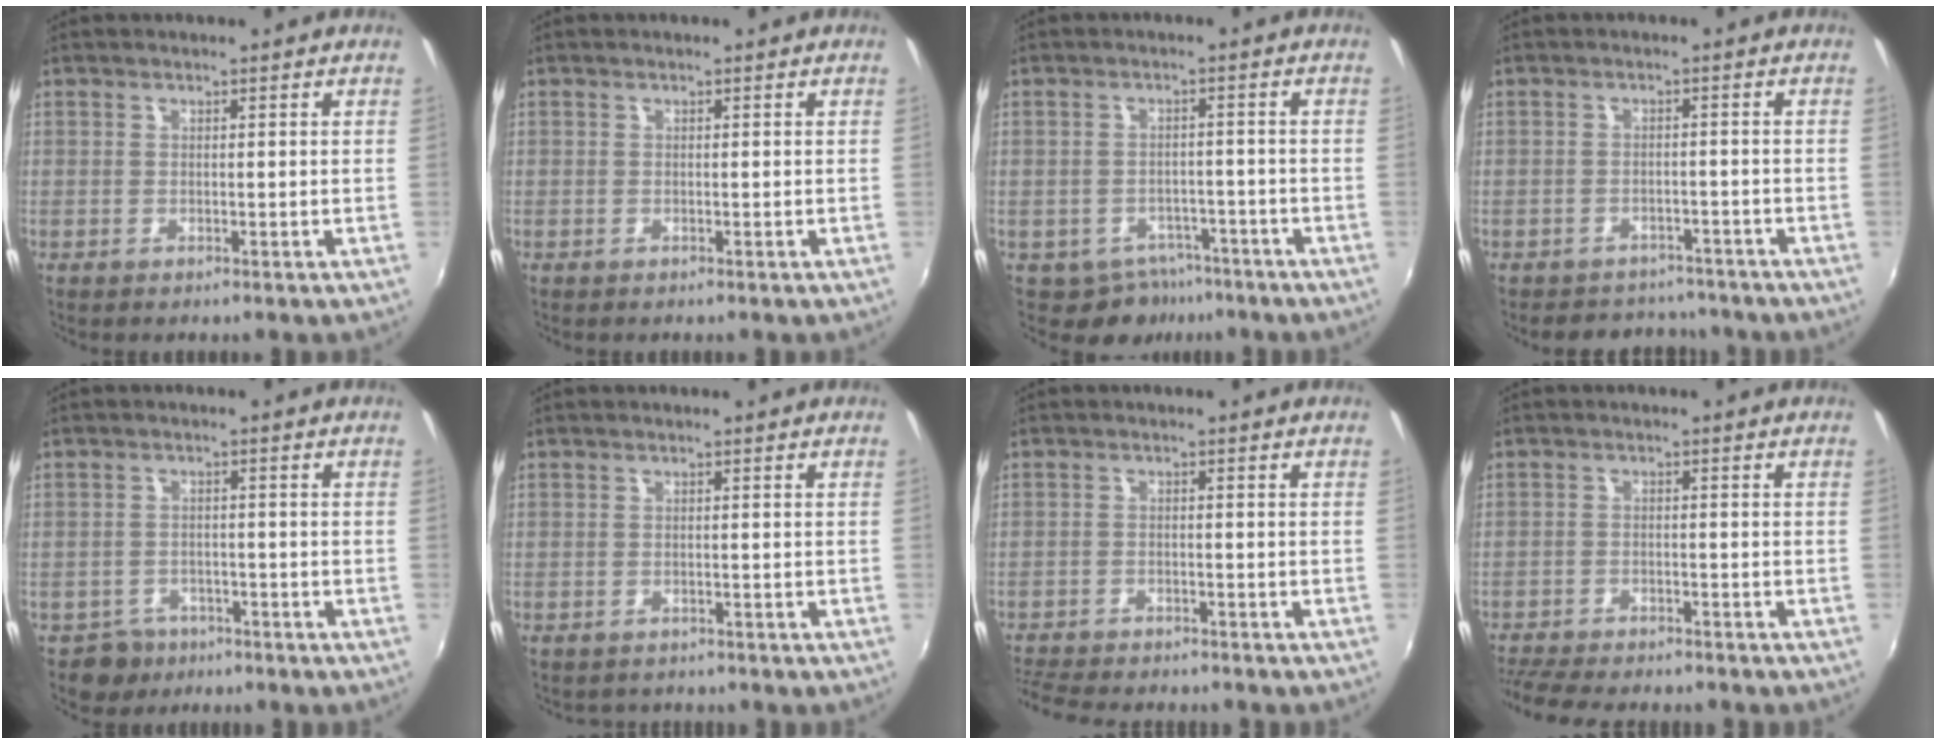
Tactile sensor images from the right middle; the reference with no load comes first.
{"total": 0.0}
{"total": 5.7, "force": [-4.0, 3.9, 1.1], "torque": [-0.023, 0.011, -0.047]}
{"total": 8.5, "force": [-7.6, 3.4, 1.6], "torque": [-0.042, 0.010, -0.100]}
{"total": 3.9, "force": [-2.8, 2.8, 0.0], "torque": [-0.012, 0.008, -0.046]}
{"total": 1.4, "force": [-1.2, 0.6, 0.1], "torque": [-0.005, -0.004, -0.017]}
{"total": 9.2, "force": [-8.4, 1.9, 3.2], "torque": [-0.089, -0.017, -0.138]}
{"total": 10.1, "force": [-9.1, 1.8, 3.9], "torque": [-0.102, -0.022, -0.149]}